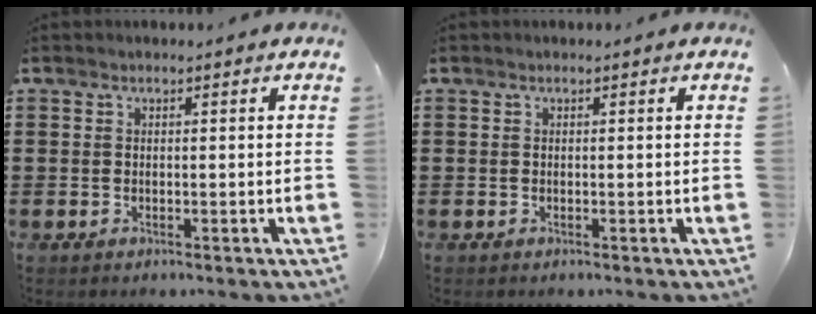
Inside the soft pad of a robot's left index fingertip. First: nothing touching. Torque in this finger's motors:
{"motor_torque": [-0.01, 0.00, 0.00, 0.00]}